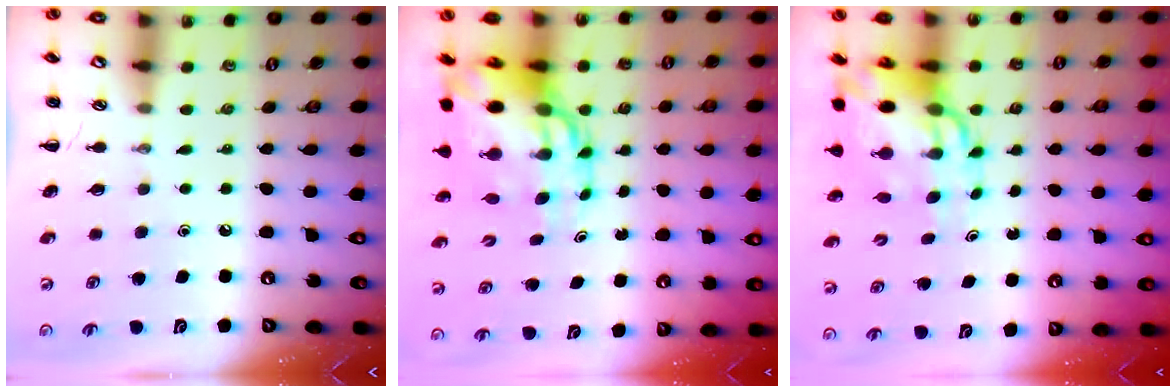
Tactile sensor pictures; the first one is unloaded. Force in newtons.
{"total": 17.0, "press": 16.4, "slide": 4.7}
{"total": 13.9, "press": 13.4, "slide": 3.8}